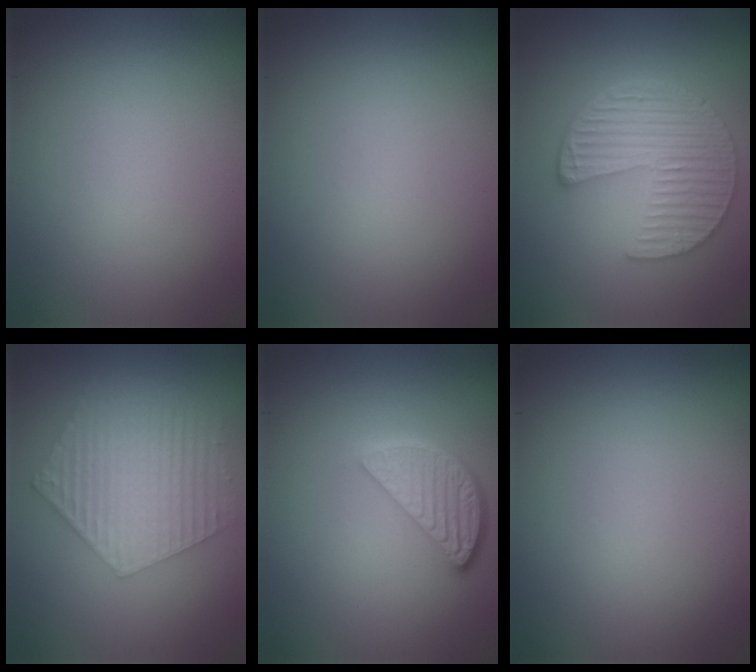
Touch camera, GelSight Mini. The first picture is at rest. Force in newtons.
{"total": 0.0}
{"total": 6.4, "press": 4.8, "slide": 4.2}
{"total": 5.9, "press": 4.3, "slide": 4.0}
{"total": 3.5, "press": 2.9, "slide": 2.0}
{"total": 0.0}